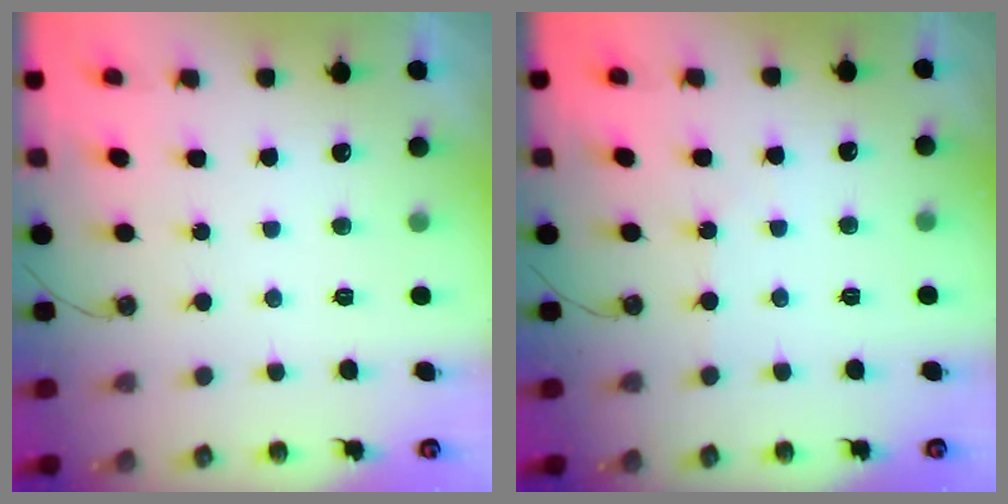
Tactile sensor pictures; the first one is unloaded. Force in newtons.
{"total": 2.6, "press": 2.6, "slide": 0.5}